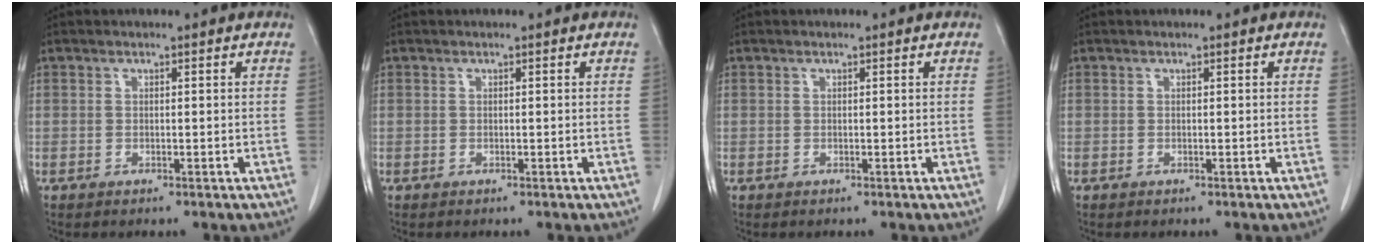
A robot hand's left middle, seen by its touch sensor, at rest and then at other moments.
{"total": 0.0}
{"total": 0.0}
{"total": 0.0}